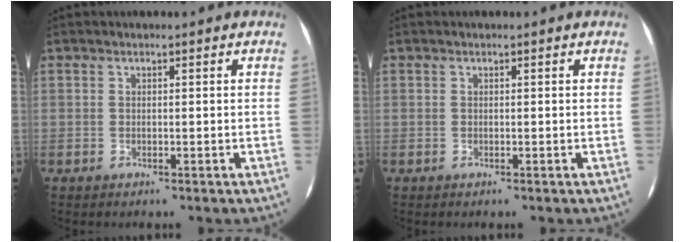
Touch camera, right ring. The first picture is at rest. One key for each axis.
{"total": 0.0}